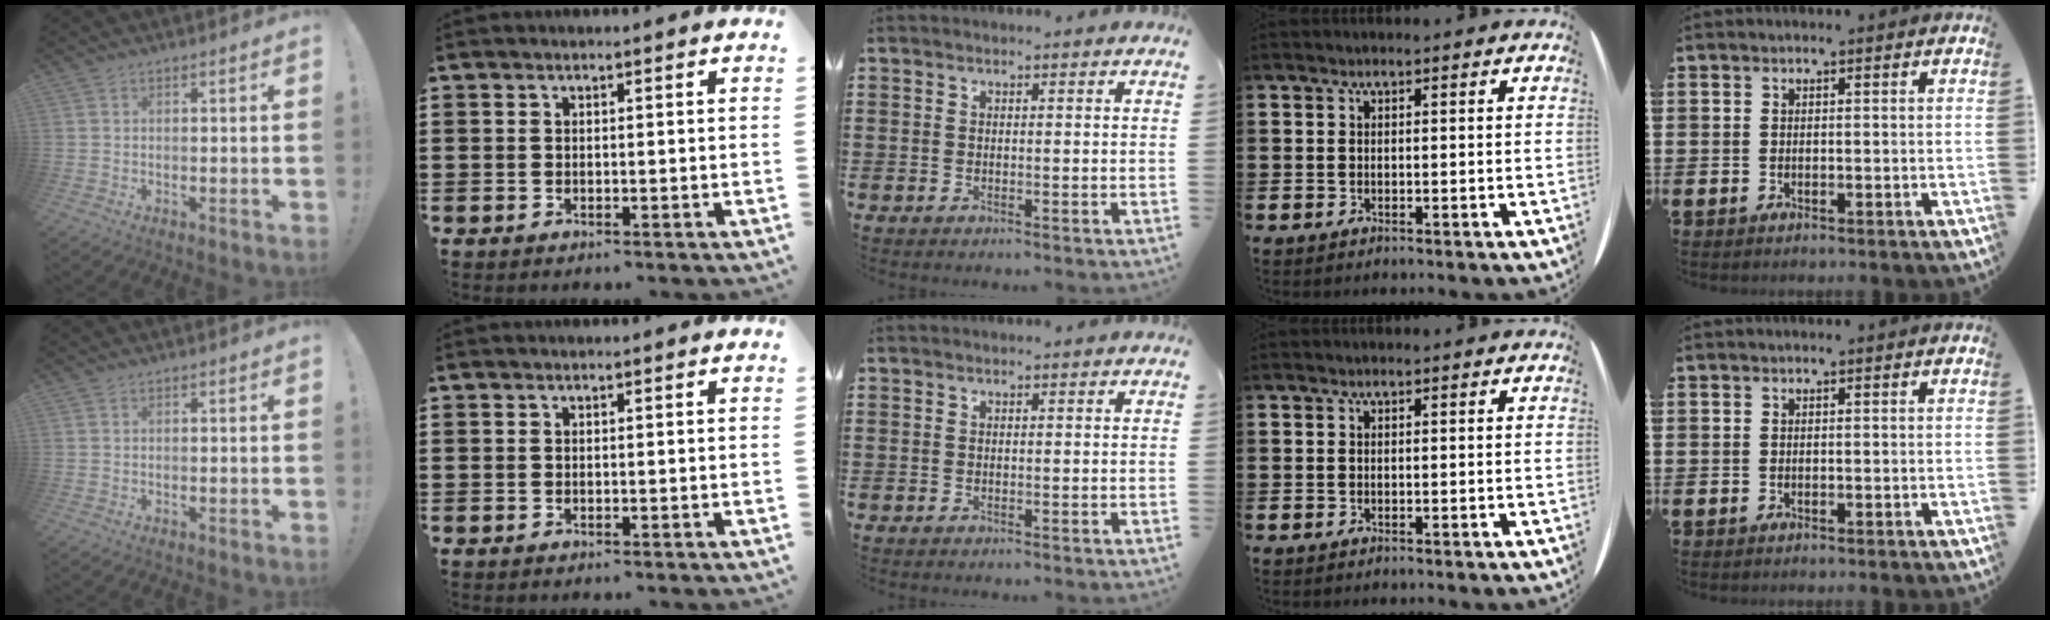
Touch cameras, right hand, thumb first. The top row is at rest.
{}